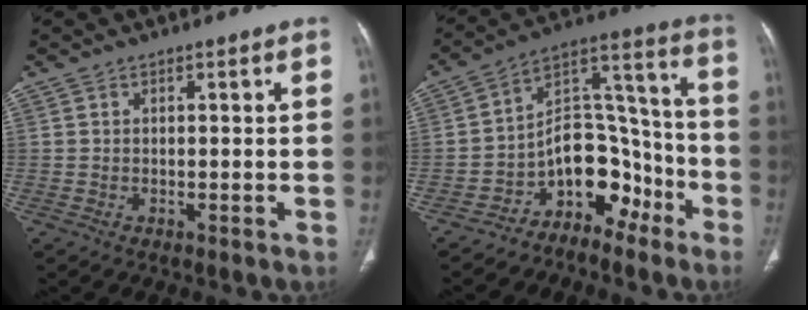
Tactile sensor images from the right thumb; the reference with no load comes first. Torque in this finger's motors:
{"motor_torque": [3.55, 1.46, 1.05, -1.72, 0.07]}